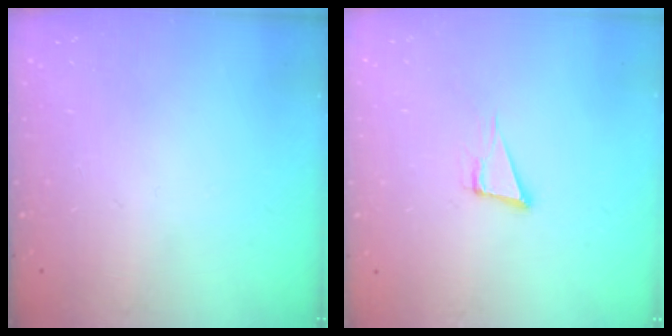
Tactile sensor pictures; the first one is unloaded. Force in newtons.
{"total": 3.8, "press": 1.9, "slide": 3.3}